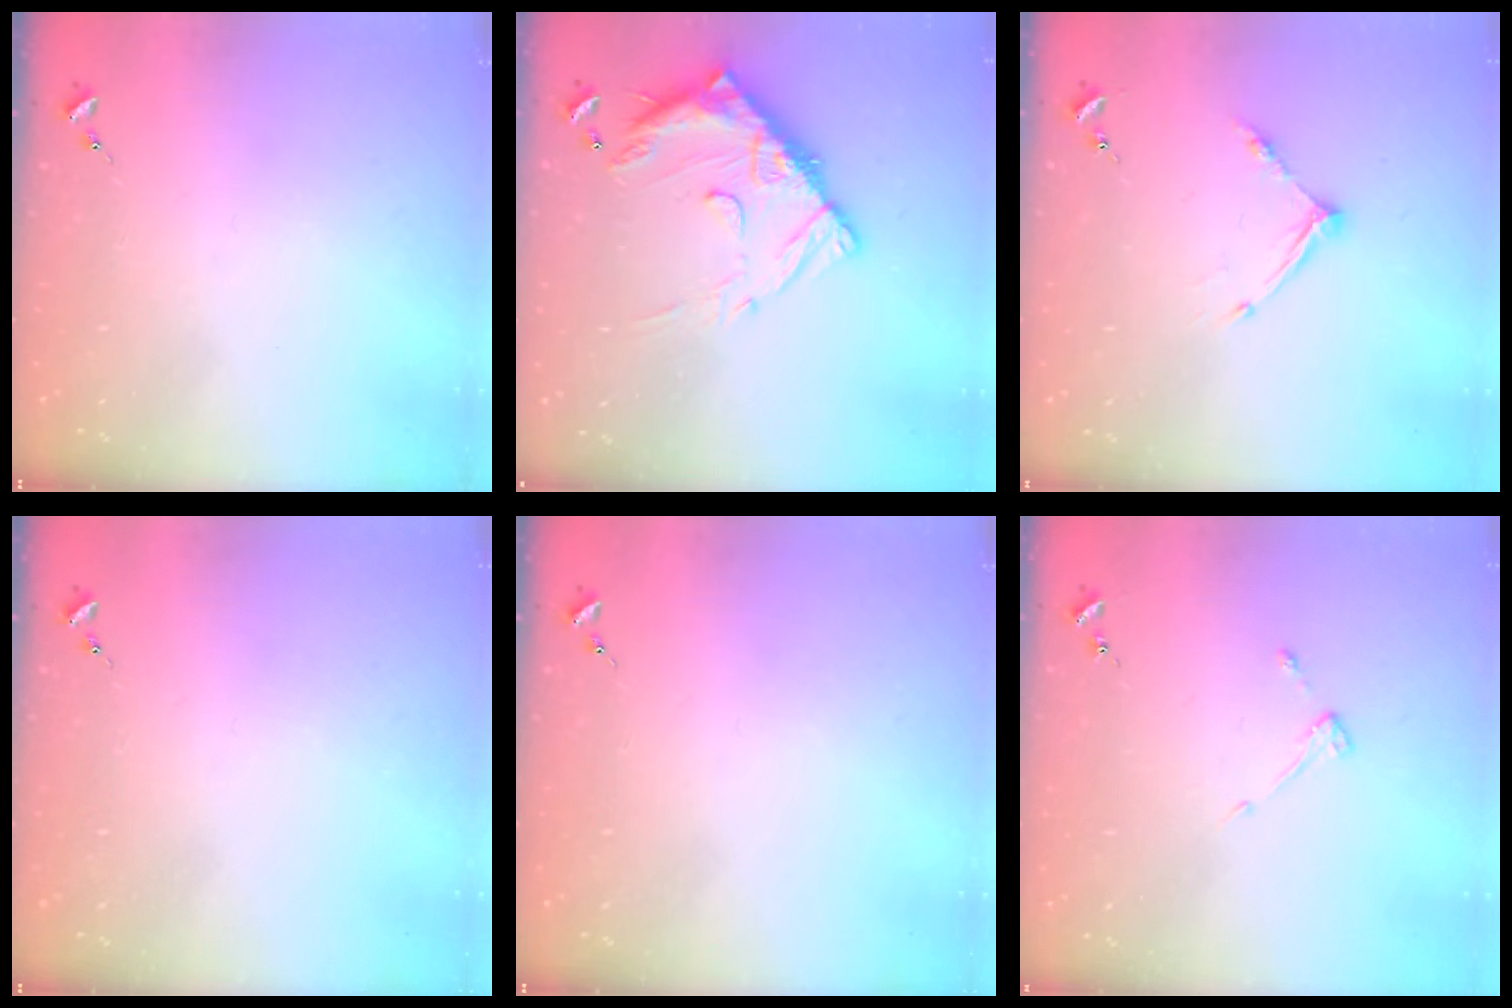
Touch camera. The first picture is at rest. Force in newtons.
{"total": 16.1, "press": 16.0, "slide": 1.3}
{"total": 8.6, "press": 8.6, "slide": 0.5}
{"total": 0.0}
{"total": 0.0}
{"total": 2.9, "press": 2.9, "slide": 0.5}